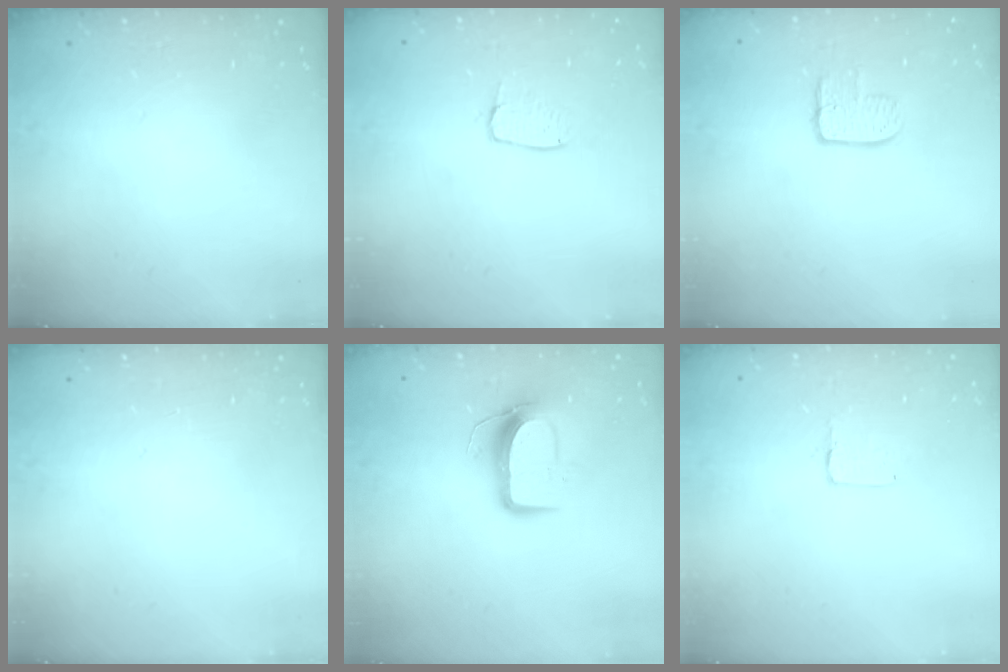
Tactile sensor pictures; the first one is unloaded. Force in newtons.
{"total": 4.3, "press": 4.3, "slide": 0.2}
{"total": 7.4, "press": 7.4, "slide": 0.2}
{"total": 0.0}
{"total": 9.7, "press": 9.7, "slide": 0.6}
{"total": 1.7, "press": 1.6, "slide": 0.1}